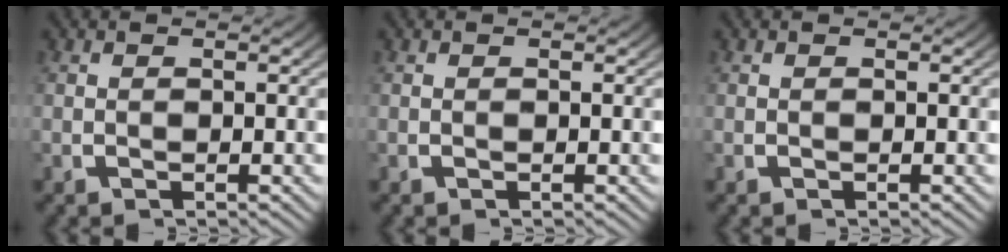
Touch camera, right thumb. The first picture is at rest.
{"total": 0.0}
{"total": 0.0}